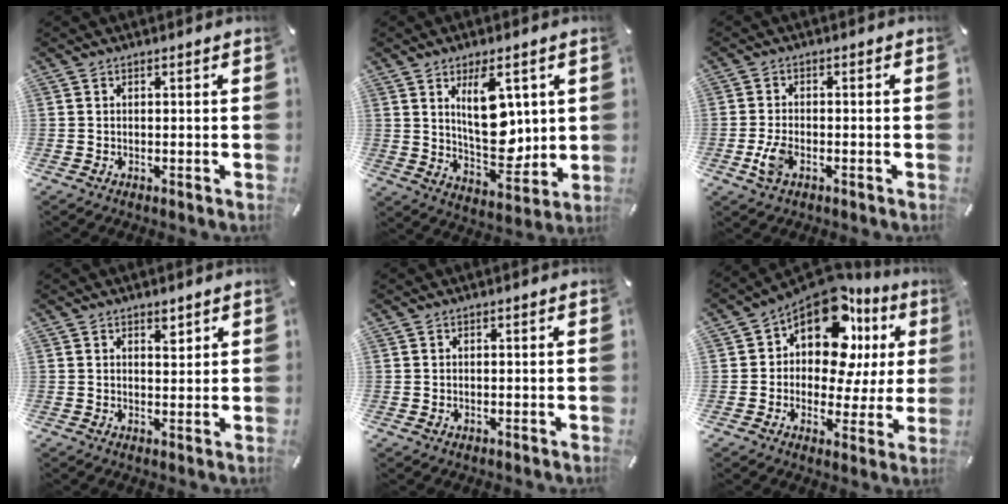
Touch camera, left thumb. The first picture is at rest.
{"total": 14.1, "force": [4.2, 7.5, 11.2], "torque": [-0.185, -0.023, 0.067]}
{"total": 4.9, "force": [-1.8, 2.7, 3.7], "torque": [-0.086, 0.001, -0.034]}
{"total": 2.6, "force": [1.7, 1.4, 1.3], "torque": [0.004, -0.013, 0.024]}
{"total": 0.5, "force": [0.0, 0.4, 0.3], "torque": [0.002, -0.002, -0.002]}
{"total": 16.0, "force": [8.2, 9.3, 10.1], "torque": [-0.178, -0.067, 0.141]}